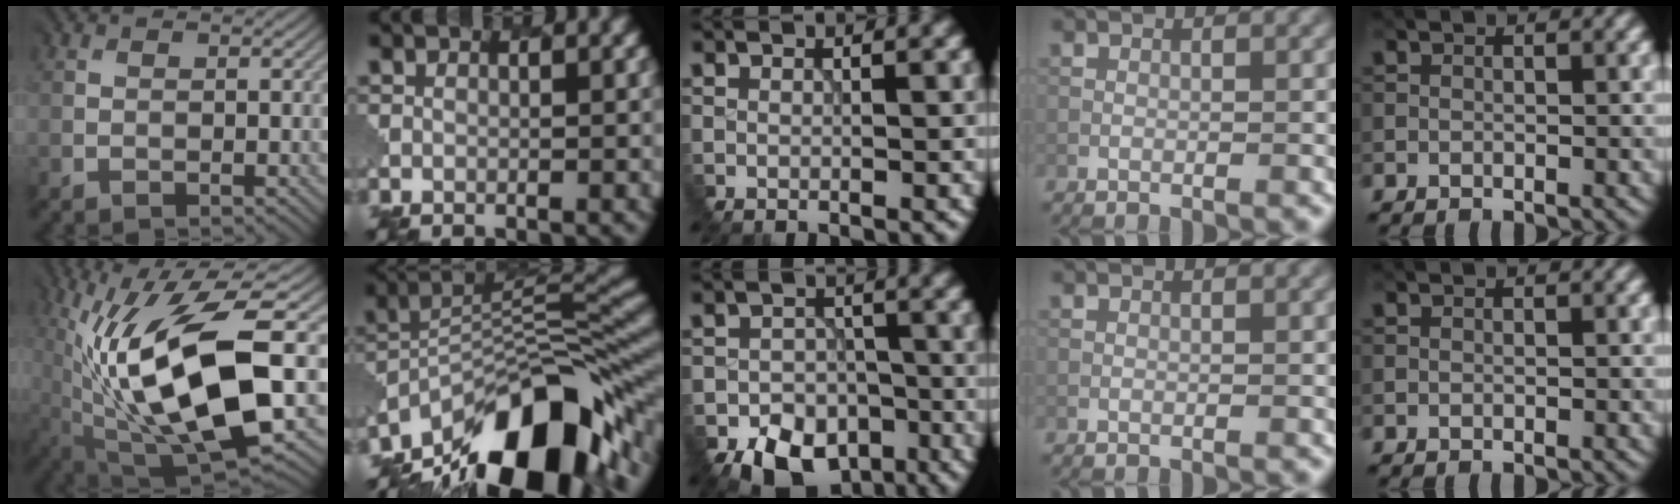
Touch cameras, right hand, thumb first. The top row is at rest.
{"thumb": {"total": 16.3, "force": [-1.3, 6.5, 14.8], "torque": [-0.302, -0.007, -0.016]}, "index": {"total": 14.7, "force": [-9.8, 5.6, 9.4], "torque": [-0.153, 0.024, -0.178]}, "middle": {"total": 7.5, "force": [-5.2, 4.6, 2.9], "torque": [-0.037, -0.021, -0.080]}}